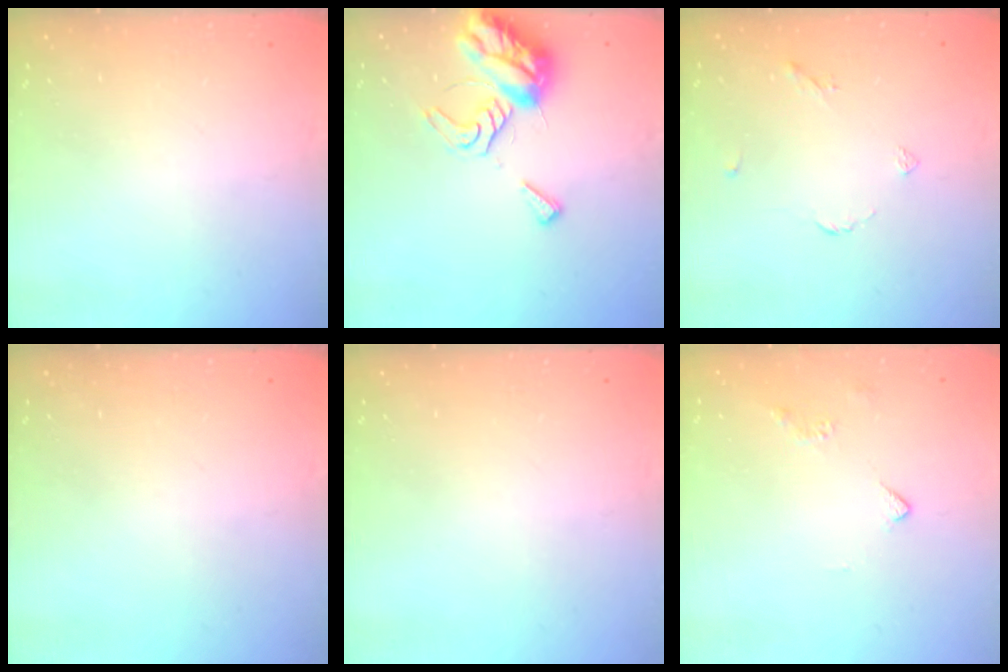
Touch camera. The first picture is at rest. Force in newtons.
{"total": 9.7, "press": 9.7, "slide": 0.4}
{"total": 3.6, "press": 3.6, "slide": 0.7}
{"total": 0.0}
{"total": 0.0}
{"total": 4.2, "press": 4.1, "slide": 0.9}